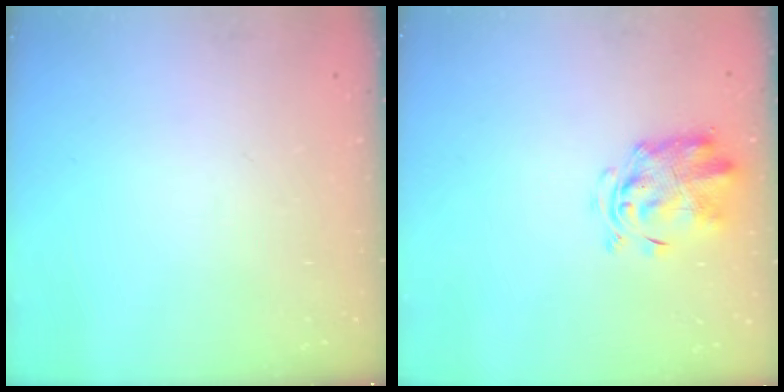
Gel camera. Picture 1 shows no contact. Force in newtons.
{"total": 3.0, "press": 2.9, "slide": 0.6}